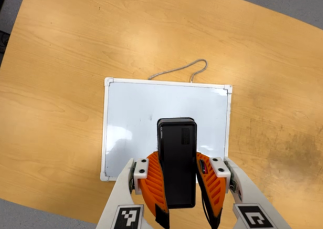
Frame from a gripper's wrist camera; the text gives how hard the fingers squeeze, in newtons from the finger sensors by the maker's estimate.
{"total": 8.3, "left": 7.4, "right": 9.2}